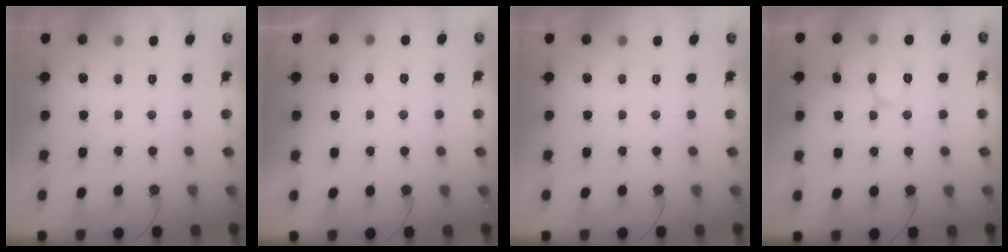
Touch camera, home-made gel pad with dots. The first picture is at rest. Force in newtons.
{"total": 7.1, "press": 7.1, "slide": 0.5}
{"total": 0.0}
{"total": 8.6, "press": 8.6, "slide": 1.0}